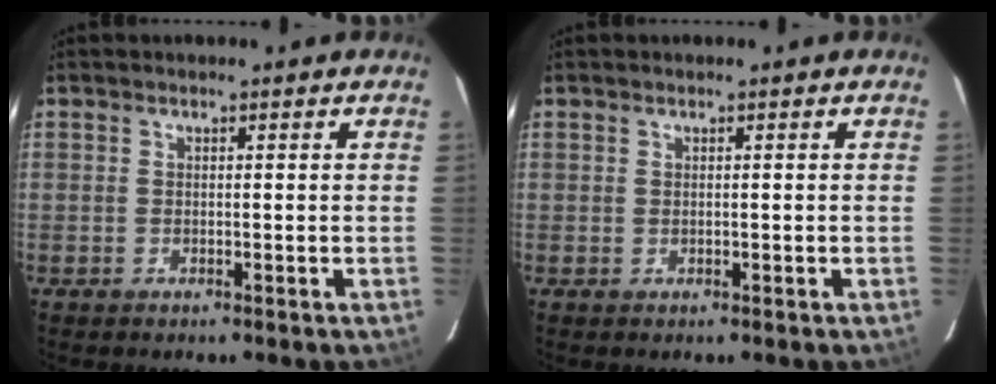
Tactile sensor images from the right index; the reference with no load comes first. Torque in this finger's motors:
{"motor_torque": [0.00, 0.00, 0.01, 0.00]}